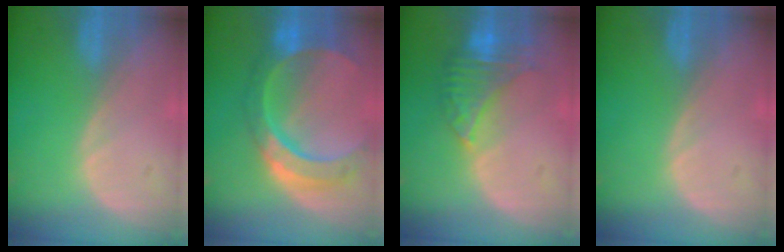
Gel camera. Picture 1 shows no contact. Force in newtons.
{"total": 10.9, "press": 9.2, "slide": 6.0}
{"total": 8.1, "press": 6.9, "slide": 4.1}
{"total": 0.0}